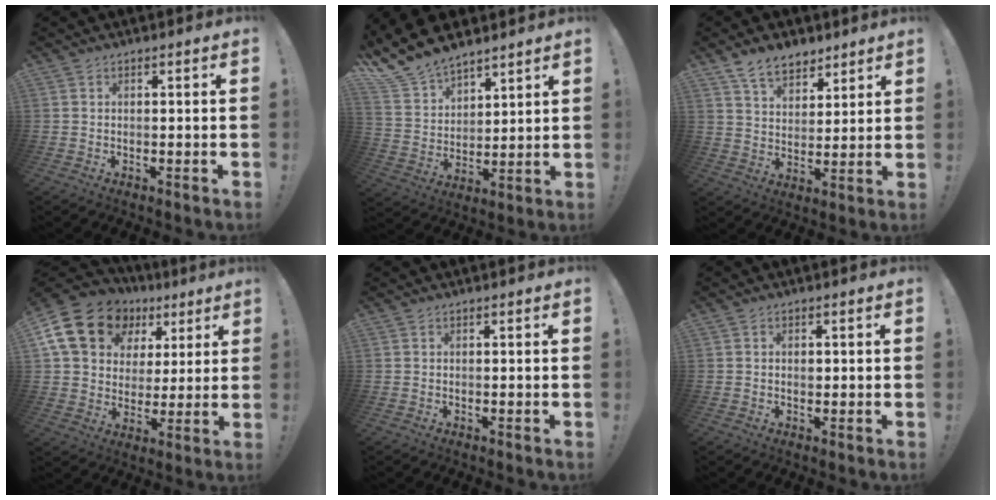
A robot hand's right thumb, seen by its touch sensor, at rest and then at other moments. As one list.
[{"total": 13.6, "force": [11.7, 6.1, 3.4], "torque": [-0.090, -0.087, 0.221]}, {"total": 9.6, "force": [7.1, 5.4, 3.6], "torque": [-0.061, -0.040, 0.137]}, {"total": 19.2, "force": [8.3, 14.6, 9.4], "torque": [-0.142, -0.032, 0.169]}, {"total": 0.0}, {"total": 1.2, "force": [-0.1, 1.0, 0.7], "torque": [-0.003, 0.001, -0.005]}]